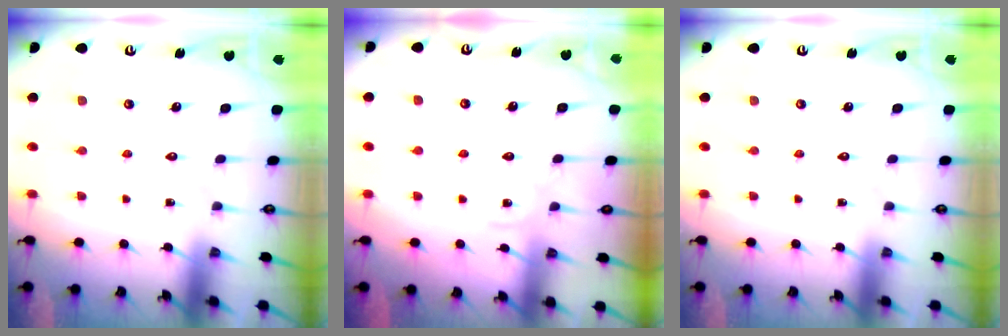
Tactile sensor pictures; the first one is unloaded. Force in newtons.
{"total": 4.5, "press": 4.5, "slide": 0.5}
{"total": 0.0}